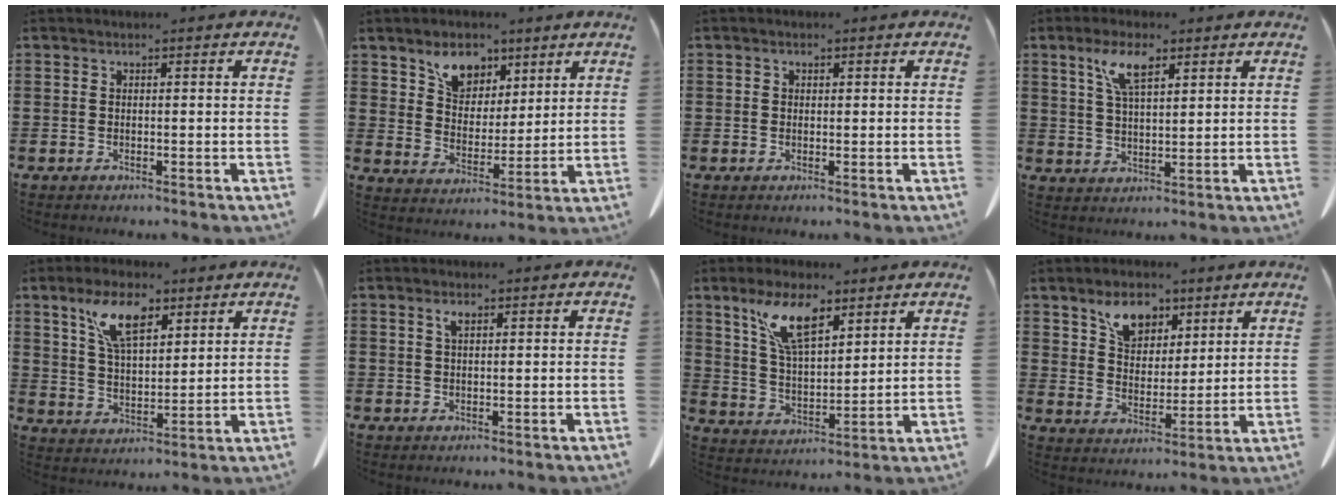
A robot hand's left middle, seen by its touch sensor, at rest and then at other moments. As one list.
[{"total": 7.3, "force": [5.1, 4.6, 2.3], "torque": [-0.057, -0.005, 0.095]}, {"total": 0.7, "force": [0.2, 0.6, 0.1], "torque": [-0.006, 0.001, 0.006]}, {"total": 6.7, "force": [3.8, 2.3, 5.1], "torque": [-0.111, 0.008, 0.068]}, {"total": 9.2, "force": [5.7, 3.8, 6.2], "torque": [-0.130, 0.000, 0.104]}, {"total": 1.8, "force": [0.8, 0.6, 1.4], "torque": [-0.032, 0.002, 0.015]}, {"total": 10.2, "force": [6.5, 4.0, 6.9], "torque": [-0.150, -0.003, 0.120]}, {"total": 7.3, "force": [5.0, 4.4, 3.1], "torque": [-0.066, 0.000, 0.092]}]